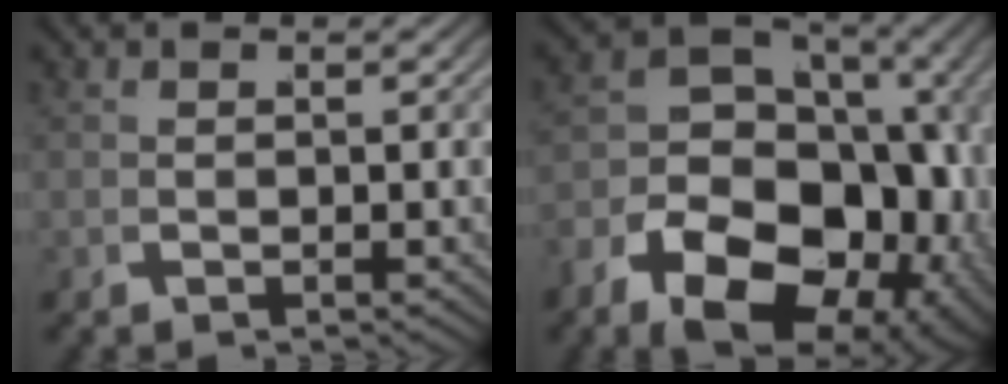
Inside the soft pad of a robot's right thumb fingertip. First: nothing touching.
{"total": 18.8, "force": [-3.6, 12.9, 13.2], "torque": [-0.202, -0.046, -0.049]}